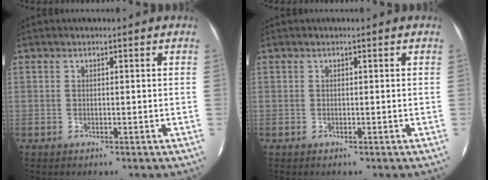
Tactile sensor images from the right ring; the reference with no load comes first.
{"total": 0.0}